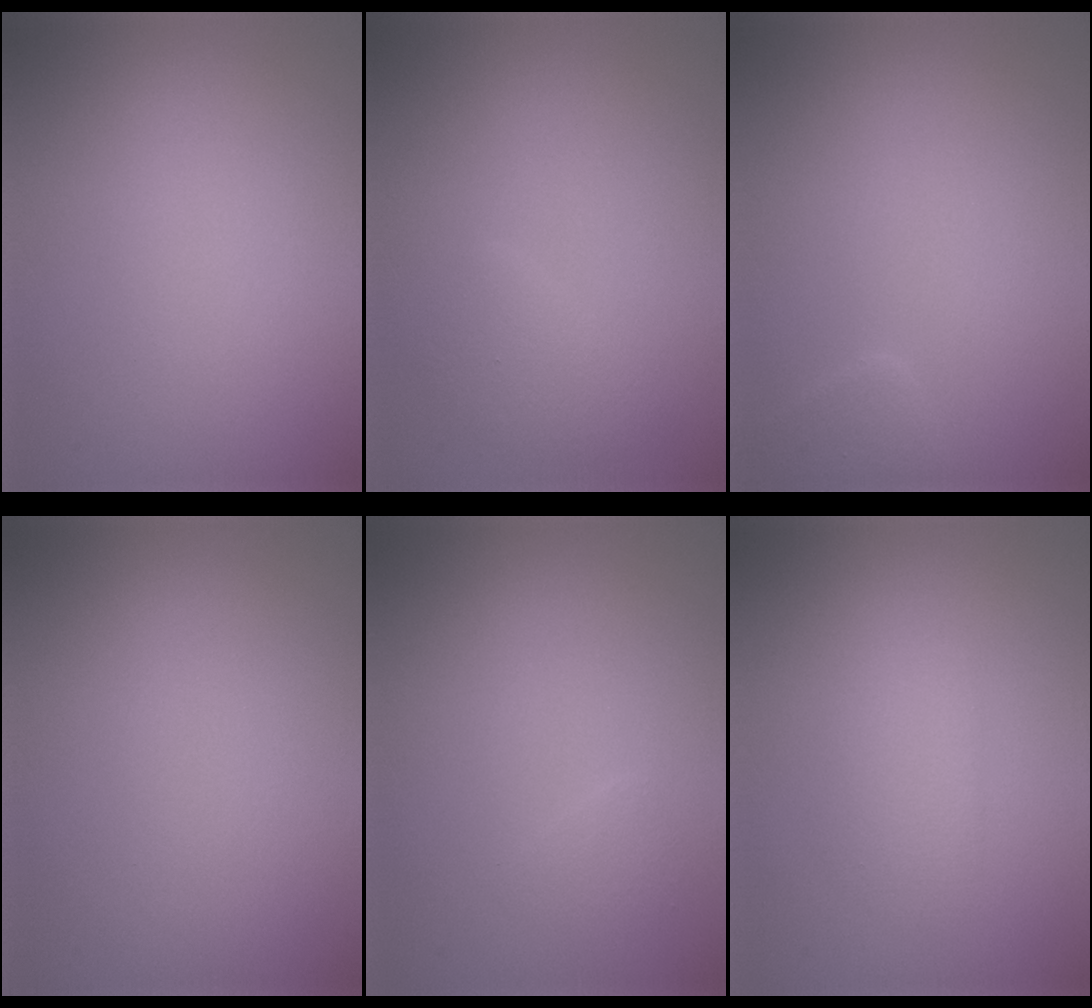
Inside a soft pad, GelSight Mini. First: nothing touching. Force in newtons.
{"total": 1.8, "press": 1.8, "slide": 0.1}
{"total": 1.4, "press": 1.4, "slide": 0.1}
{"total": 0.0}
{"total": 0.7, "press": 0.7, "slide": 0.1}
{"total": 1.7, "press": 1.7, "slide": 0.1}